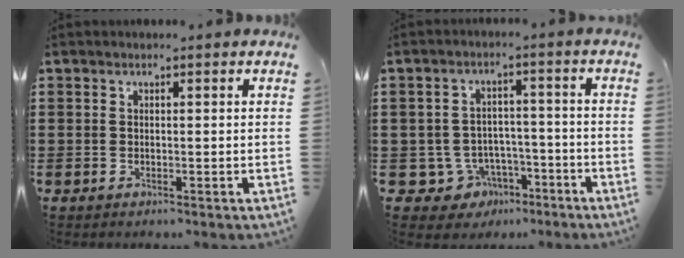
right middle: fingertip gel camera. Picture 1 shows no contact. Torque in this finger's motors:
{"motor_torque": [-0.16, -0.14, 0.04, -0.01]}